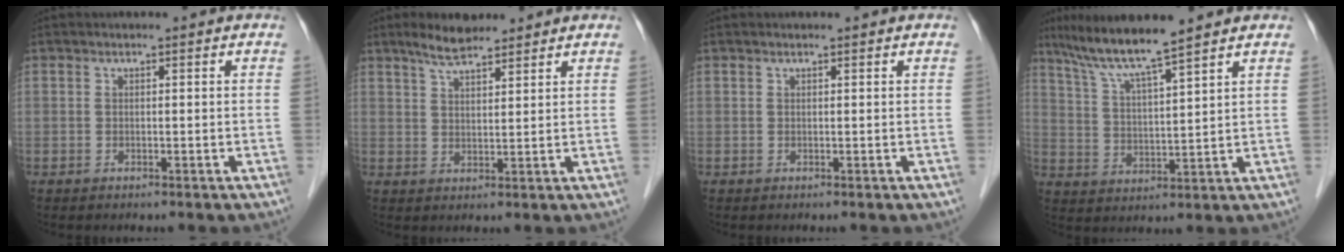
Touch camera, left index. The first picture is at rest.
{"total": 5.2, "force": [4.4, 1.3, 2.5], "torque": [-0.058, 0.012, 0.080]}
{"total": 0.0}
{"total": 9.4, "force": [7.8, -0.8, 5.3], "torque": [-0.099, 0.011, 0.143]}